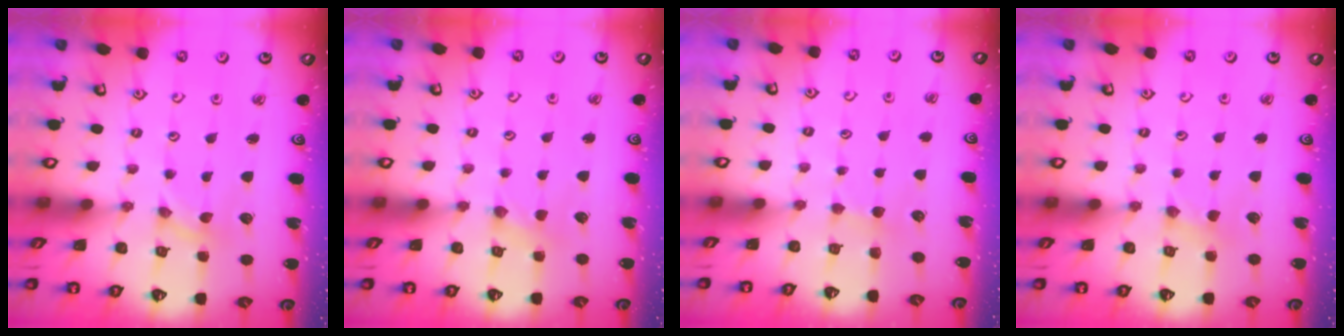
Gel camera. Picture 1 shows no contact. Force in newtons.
{"total": 2.4, "press": 2.4, "slide": 0.4}
{"total": 2.4, "press": 2.4, "slide": 0.4}
{"total": 1.7, "press": 1.7, "slide": 0.4}